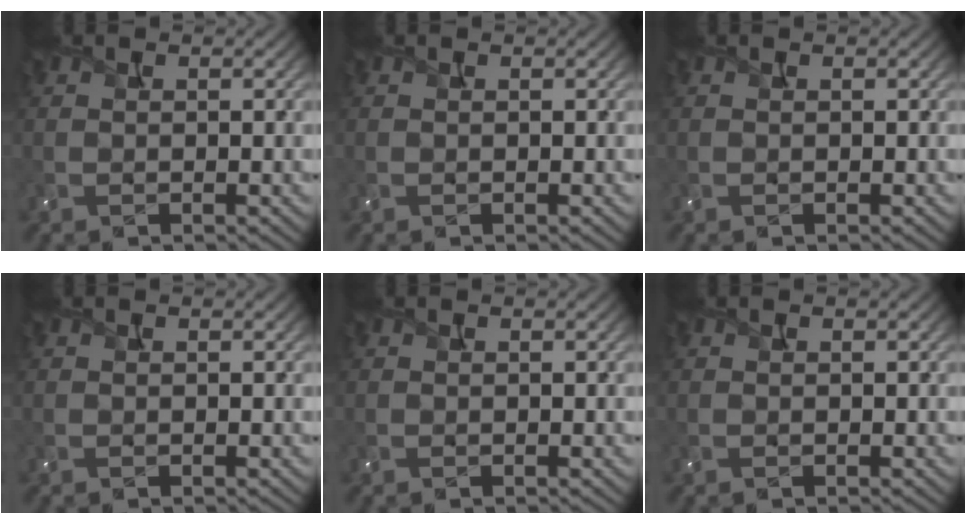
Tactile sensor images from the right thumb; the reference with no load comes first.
{"total": 0.0}
{"total": 0.0}
{"total": 0.0}
{"total": 0.0}
{"total": 0.0}